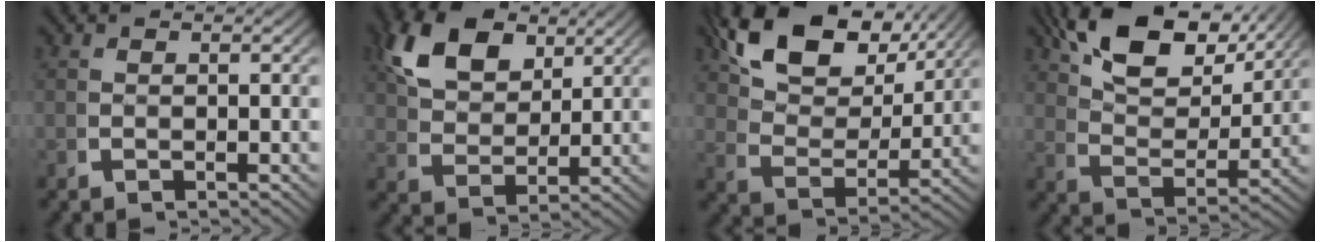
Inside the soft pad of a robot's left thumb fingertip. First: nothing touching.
{"total": 7.8, "force": [4.1, 4.4, 4.9], "torque": [-0.107, -0.002, 0.082]}
{"total": 10.4, "force": [6.4, 4.7, 6.7], "torque": [-0.137, 0.015, 0.110]}
{"total": 9.6, "force": [6.6, 3.5, 6.1], "torque": [-0.118, 0.015, 0.113]}